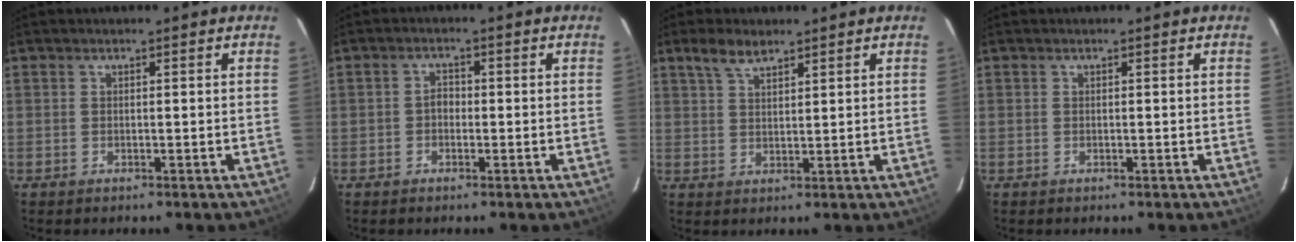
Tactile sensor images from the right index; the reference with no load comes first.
{"total": 1.8, "force": [-0.5, 1.4, 1.0], "torque": [-0.018, 0.008, -0.011]}
{"total": 4.3, "force": [3.2, 1.7, 2.4], "torque": [-0.043, 0.008, 0.062]}
{"total": 0.0}